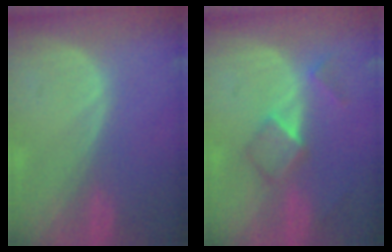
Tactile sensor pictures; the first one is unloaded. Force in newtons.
{"total": 5.2, "press": 4.6, "slide": 2.4}